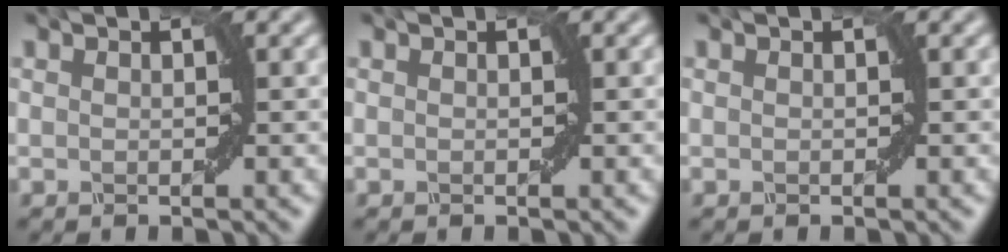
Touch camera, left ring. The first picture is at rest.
{"total": 0.0}
{"total": 0.0}